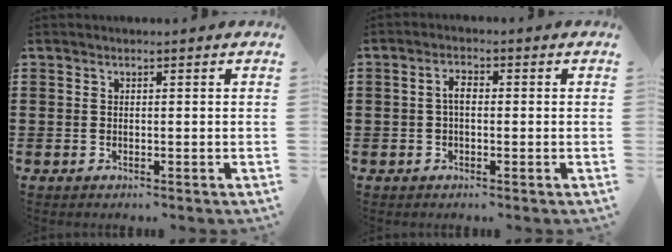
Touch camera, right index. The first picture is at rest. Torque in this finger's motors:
{"motor_torque": [0.74, 0.37, 0.41, 0.10]}